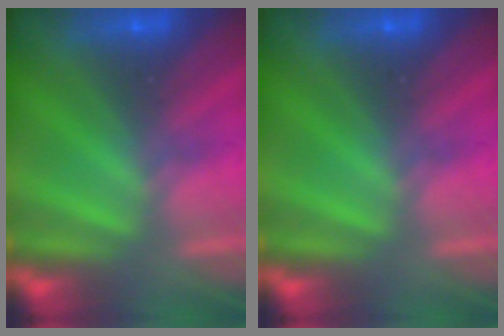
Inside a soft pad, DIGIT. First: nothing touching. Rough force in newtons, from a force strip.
{"total": 0.0}